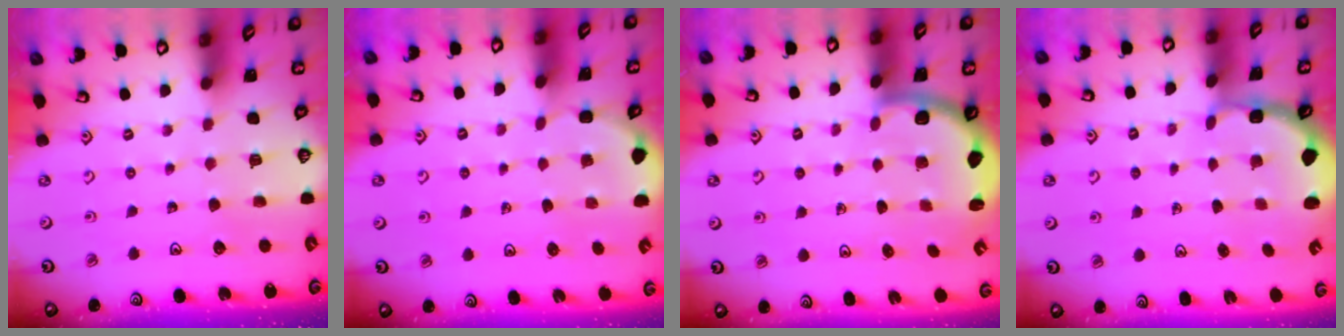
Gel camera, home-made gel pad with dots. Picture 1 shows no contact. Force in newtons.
{"total": 2.4, "press": 1.0, "slide": 2.1}
{"total": 2.6, "press": 2.5, "slide": 0.6}
{"total": 2.8, "press": 2.2, "slide": 1.7}